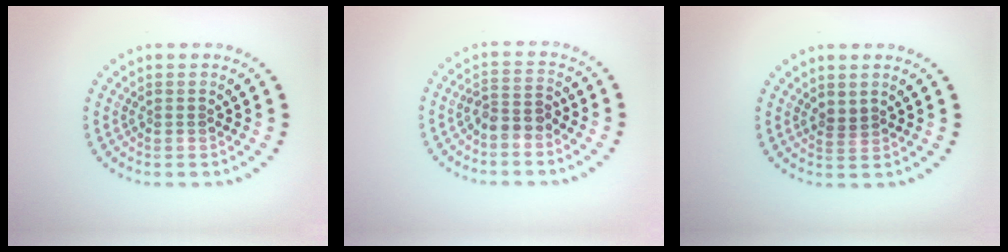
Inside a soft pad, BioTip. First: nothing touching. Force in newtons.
{"total": 2.2, "press": 1.8, "slide": 1.2}
{"total": 1.0, "press": 0.8, "slide": 0.6}